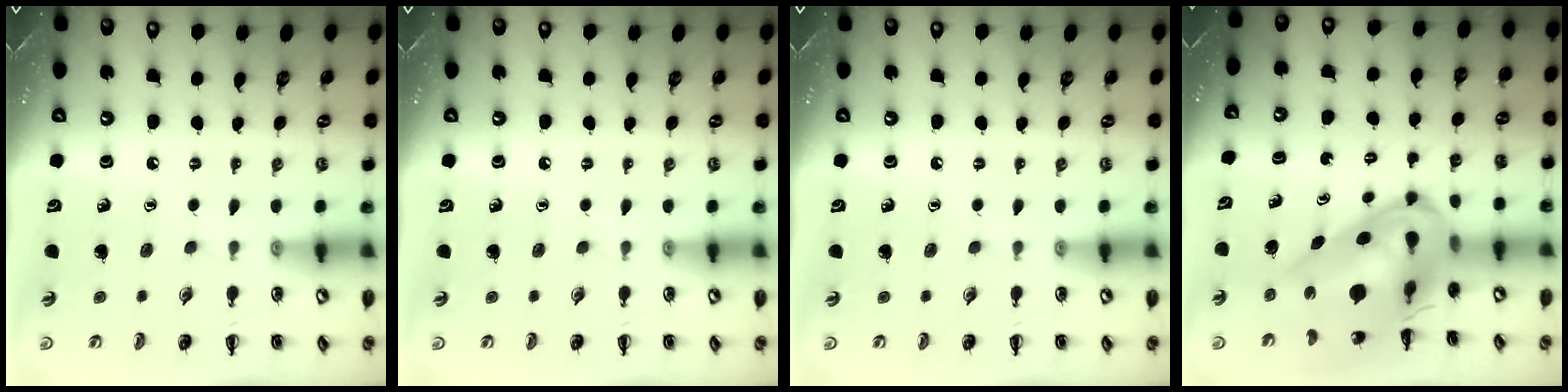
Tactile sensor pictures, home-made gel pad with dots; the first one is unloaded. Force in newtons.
{"total": 0.0}
{"total": 0.0}
{"total": 15.2, "press": 14.5, "slide": 4.4}